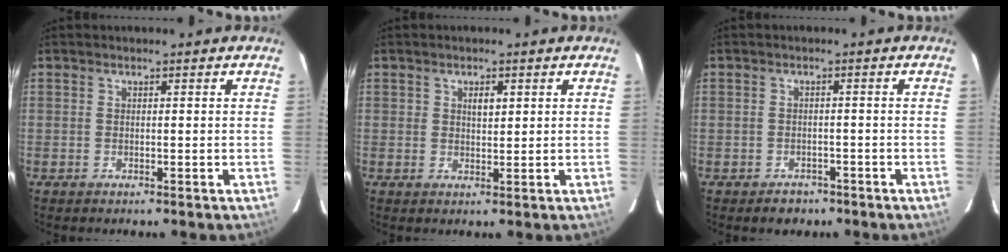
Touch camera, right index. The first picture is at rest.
{"total": 2.1, "force": [0.9, 1.0, 1.6], "torque": [-0.027, 0.002, 0.016]}
{"total": 2.7, "force": [-1.9, 1.9, 0.5], "torque": [-0.010, 0.006, -0.022]}